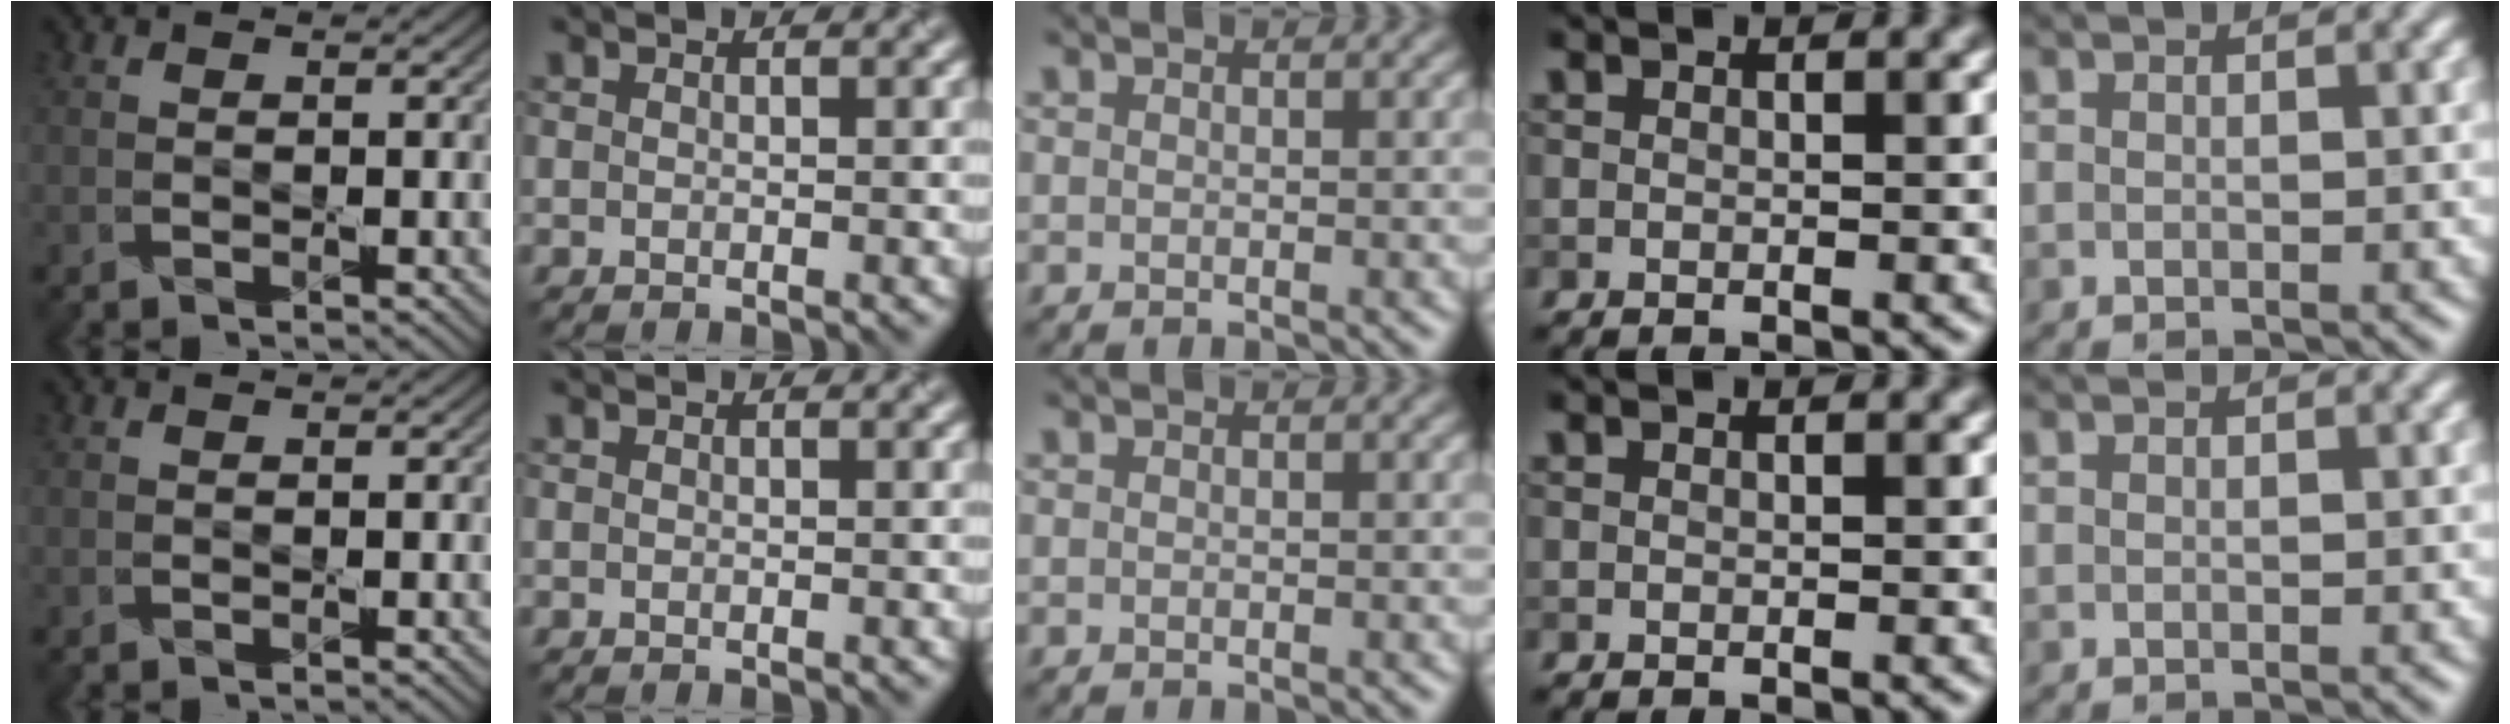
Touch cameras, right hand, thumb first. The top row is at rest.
{}